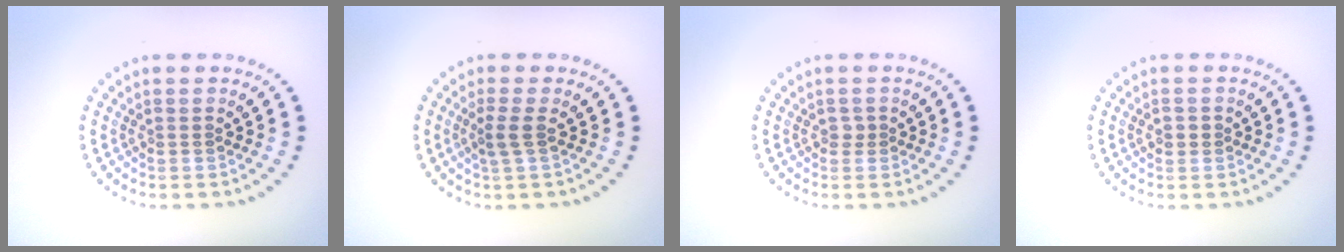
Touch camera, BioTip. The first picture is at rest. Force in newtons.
{"total": 1.6, "press": 1.3, "slide": 1.0}
{"total": 0.9, "press": 0.7, "slide": 0.5}
{"total": 1.0, "press": 1.0, "slide": 0.3}